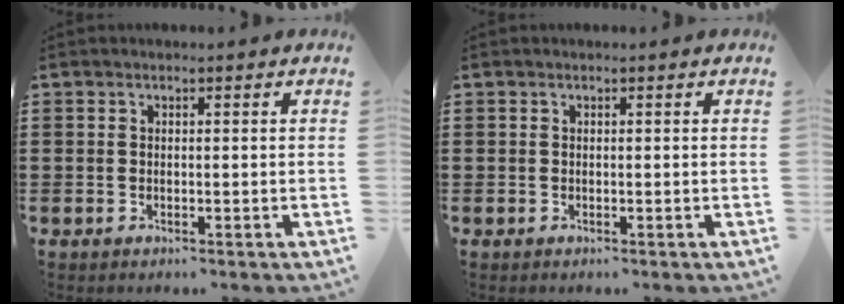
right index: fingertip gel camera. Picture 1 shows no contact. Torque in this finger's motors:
{"motor_torque": [0.75, 0.75, 0.00, 0.00]}